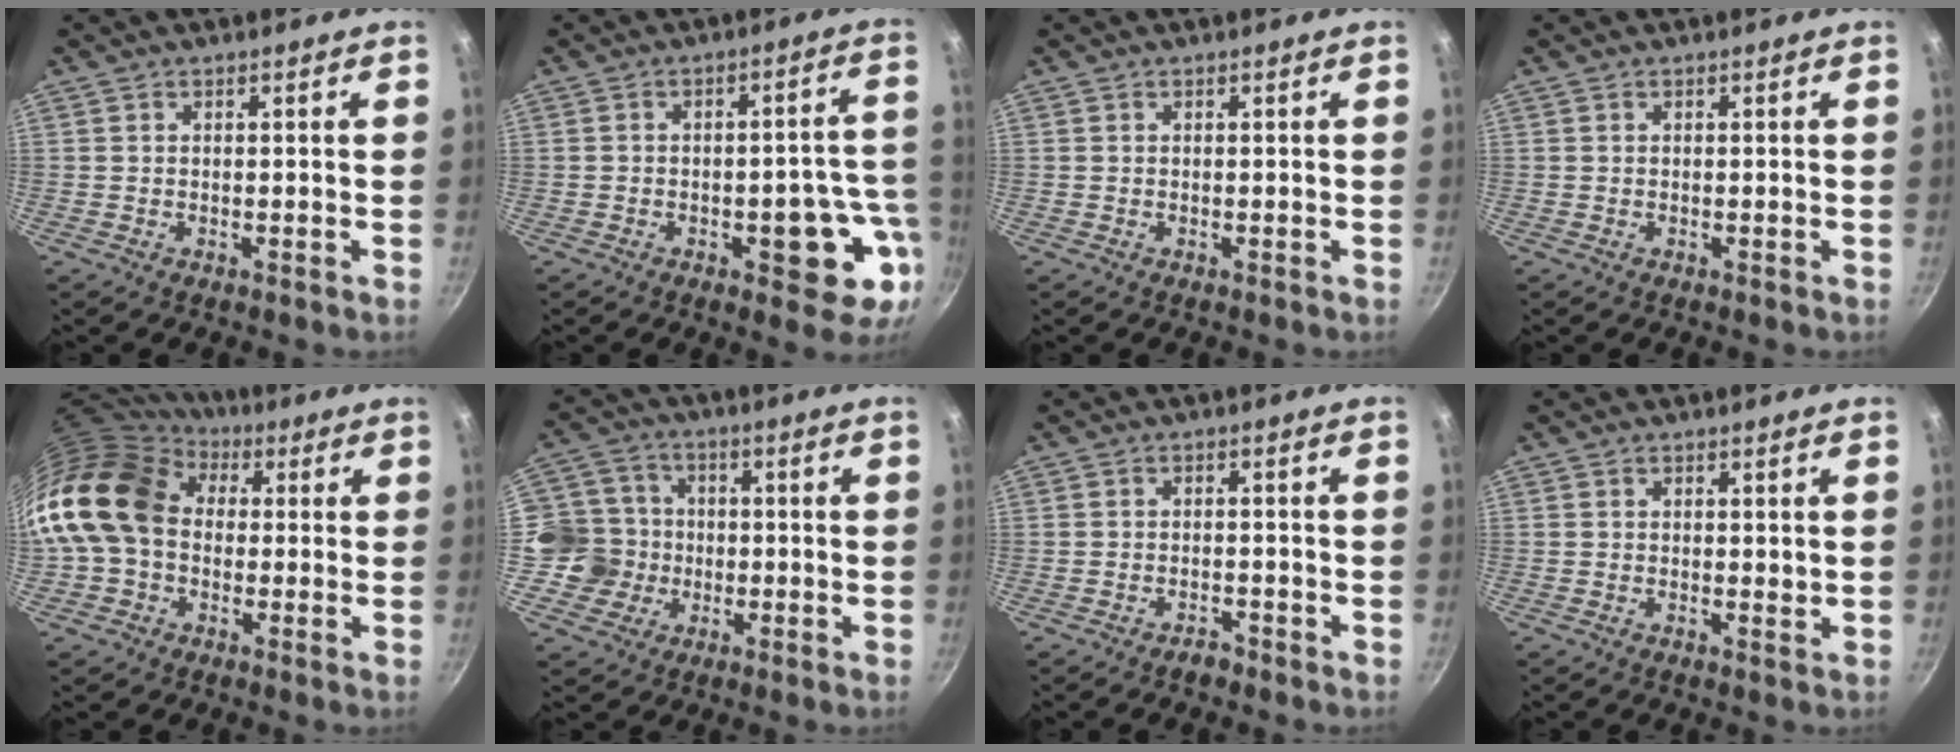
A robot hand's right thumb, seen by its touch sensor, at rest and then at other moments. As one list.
[{"total": 11.7, "force": [-3.9, 5.2, 9.8], "torque": [-0.073, 0.032, -0.046]}, {"total": 0.0}, {"total": 0.0}, {"total": 17.1, "force": [1.8, 13.2, 10.7], "torque": [-0.187, 0.030, 0.018]}, {"total": 8.9, "force": [-1.4, 8.6, 1.8], "torque": [0.005, 0.026, -0.041]}, {"total": 1.8, "force": [-1.5, 0.7, 0.6], "torque": [-0.008, 0.020, -0.020]}, {"total": 0.8, "force": [0.3, 0.4, 0.6], "torque": [-0.009, -0.001, 0.004]}]